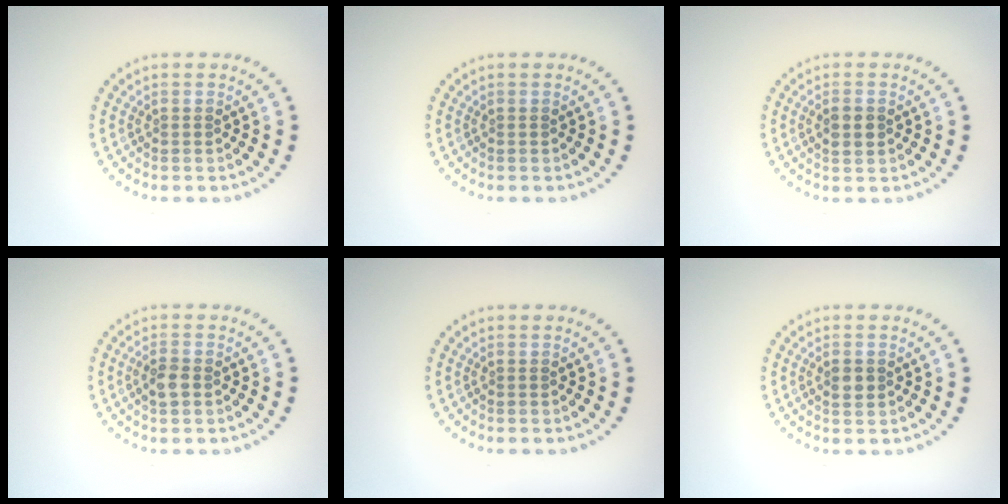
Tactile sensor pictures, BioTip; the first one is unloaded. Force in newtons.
{"total": 0.0}
{"total": 1.8, "press": 1.8, "slide": 0.1}
{"total": 1.8, "press": 1.8, "slide": 0.3}
{"total": 0.0}
{"total": 1.4, "press": 1.4, "slide": 0.1}